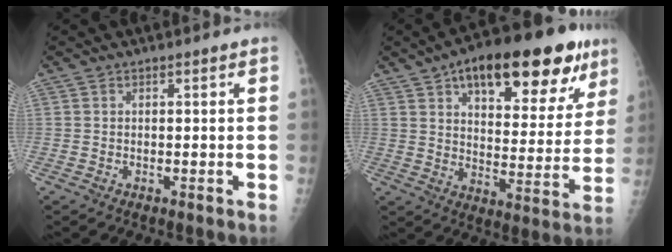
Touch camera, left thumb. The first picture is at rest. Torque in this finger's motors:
{"motor_torque": [0.61, 0.84, 1.46, -1.31, 0.29]}